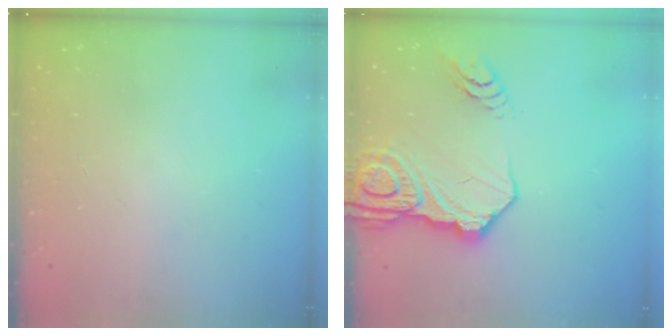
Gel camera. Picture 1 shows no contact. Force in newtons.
{"total": 18.1, "press": 18.0, "slide": 1.9}